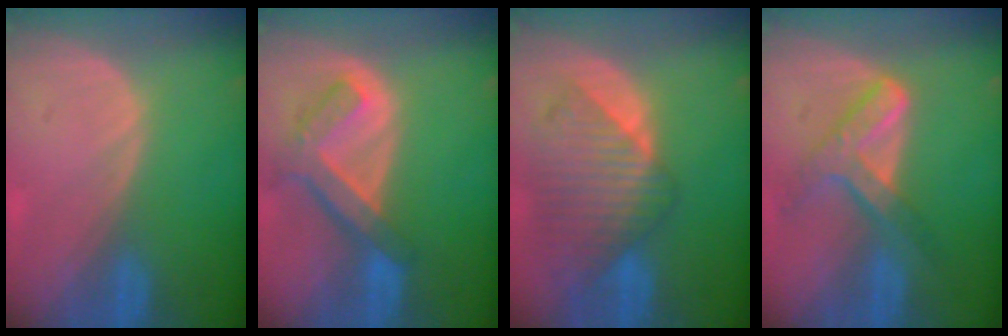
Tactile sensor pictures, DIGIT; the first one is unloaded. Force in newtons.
{"total": 7.4, "press": 6.4, "slide": 3.7}
{"total": 9.7, "press": 8.5, "slide": 4.6}
{"total": 7.2, "press": 6.1, "slide": 3.9}